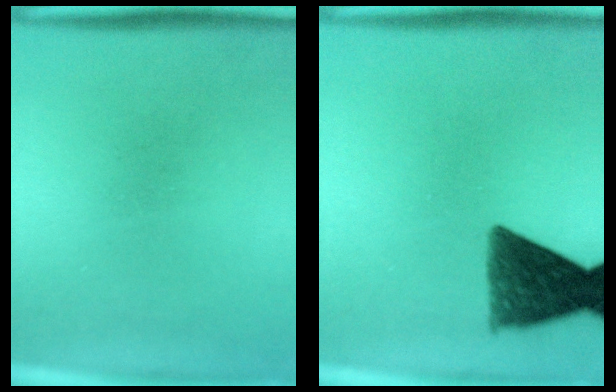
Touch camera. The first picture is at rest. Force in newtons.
{"total": 10.0}